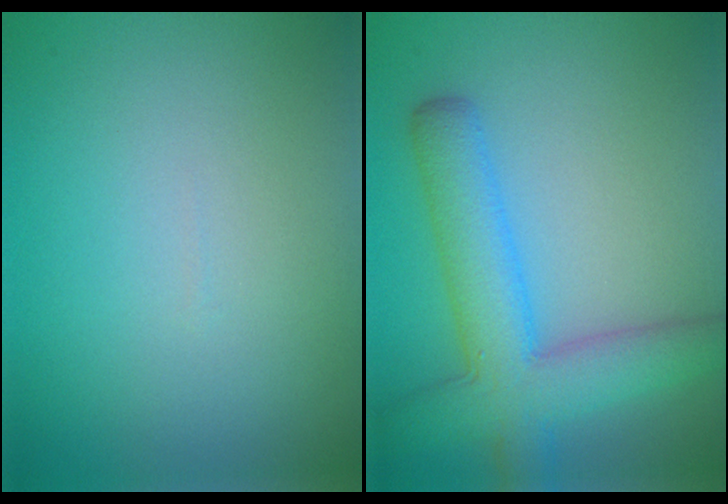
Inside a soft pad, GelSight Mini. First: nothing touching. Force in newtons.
{"total": 7.0, "press": 7.0, "slide": 0.3}